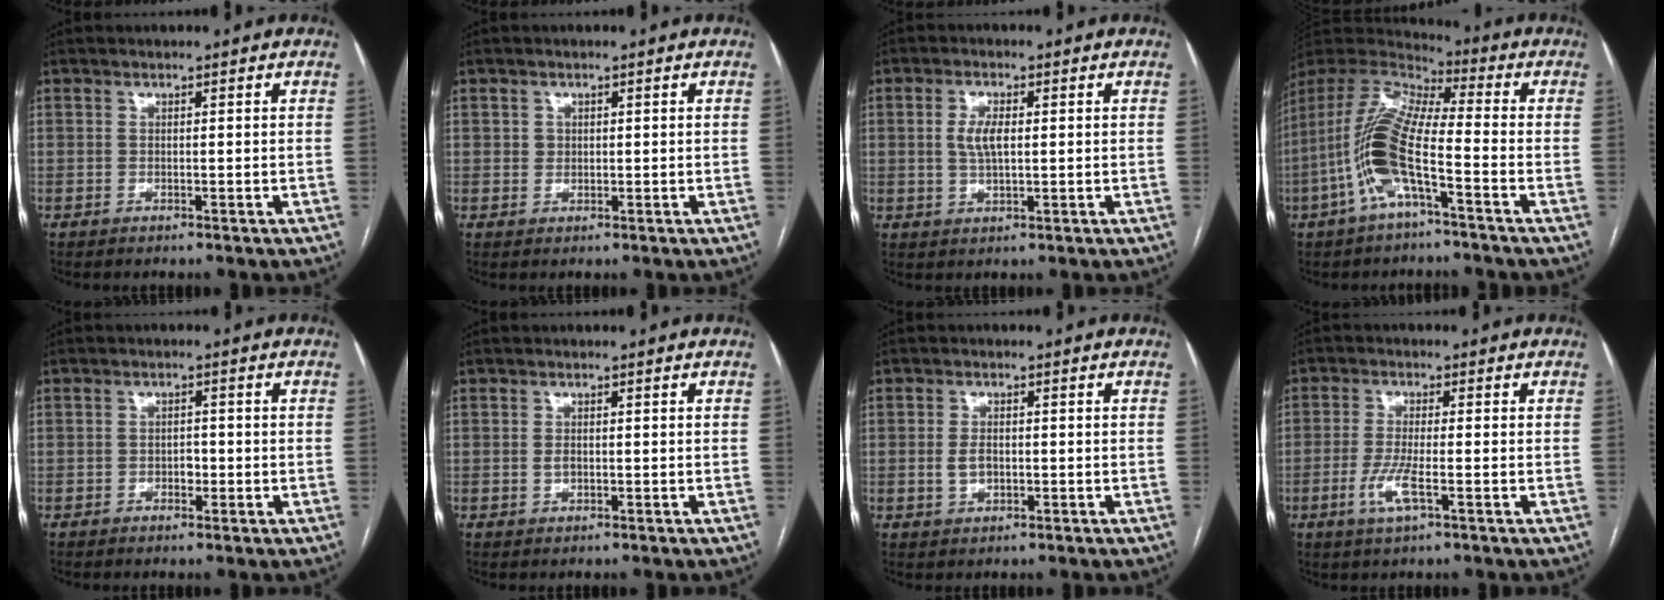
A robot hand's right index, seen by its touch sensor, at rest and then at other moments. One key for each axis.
{"total": 1.3, "fx": 0.3, "fy": 1.2, "fz": 0.3, "tx": -0.001, "ty": 0.001, "tz": 0.004}
{"total": 4.0, "fx": 0.5, "fy": 1.5, "fz": 3.7, "tx": -0.078, "ty": 0.004, "tz": 0.012}
{"total": 14.2, "fx": -4.6, "fy": 2.9, "fz": 13.1, "tx": -0.285, "ty": 0.005, "tz": -0.096}
{"total": 1.8, "fx": -0.7, "fy": 1.1, "fz": 1.2, "tx": -0.014, "ty": 0.006, "tz": -0.011}
{"total": 1.1, "fx": -0.2, "fy": 0.7, "fz": 0.8, "tx": -0.018, "ty": 0.001, "tz": -0.002}
{"total": 2.7, "fx": -0.5, "fy": 1.6, "fz": 2.0, "tx": -0.040, "ty": 0.001, "tz": -0.006}
{"total": 4.9, "fx": -1.9, "fy": 0.5, "fz": 4.5, "tx": -0.096, "ty": -0.008, "tz": -0.037}